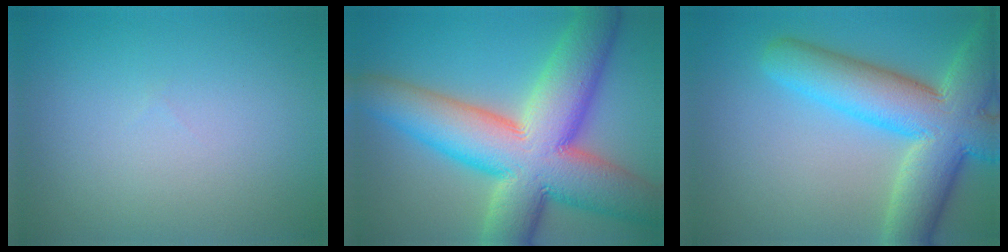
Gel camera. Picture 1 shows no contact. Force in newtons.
{"total": 14.4, "press": 14.4, "slide": 0.9}
{"total": 10.6, "press": 10.6, "slide": 0.7}